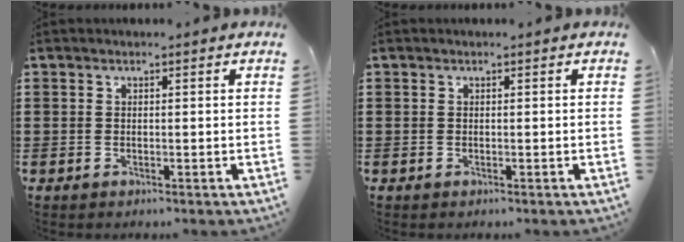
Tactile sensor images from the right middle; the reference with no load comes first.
{"total": 0.0}